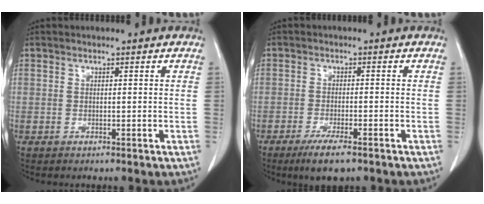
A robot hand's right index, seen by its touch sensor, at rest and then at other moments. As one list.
[{"total": 5.5, "force": [-3.8, 0.9, 3.9], "torque": [-0.069, -0.012, -0.060]}]